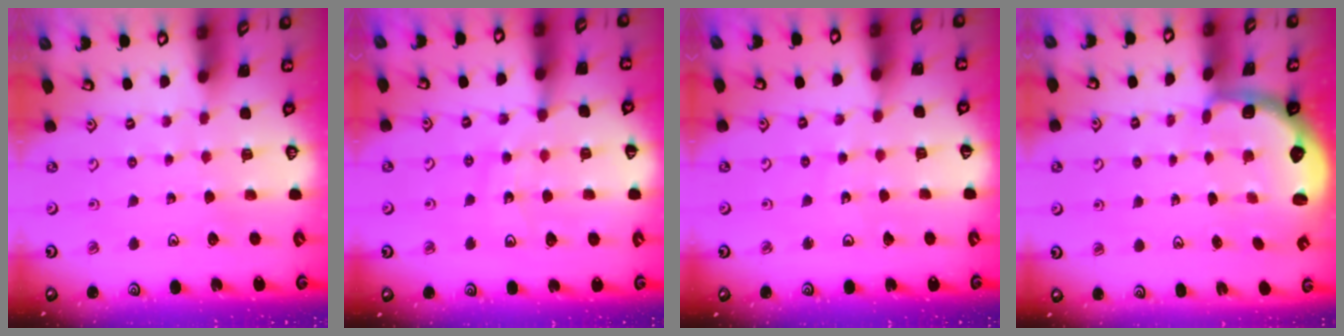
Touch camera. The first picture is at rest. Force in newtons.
{"total": 12.7, "press": 12.2, "slide": 3.7}
{"total": 3.4, "press": 3.4, "slide": 0.2}
{"total": 2.9, "press": 1.8, "slide": 2.2}